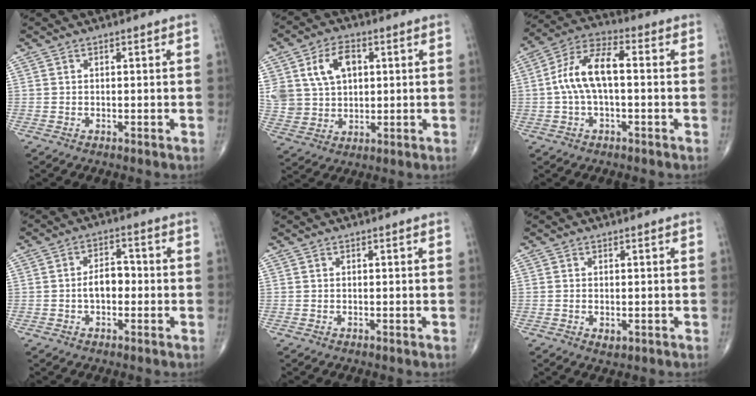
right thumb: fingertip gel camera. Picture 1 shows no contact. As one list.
[{"total": 11.9, "force": [3.6, 8.4, 7.6], "torque": [-0.124, 0.001, 0.073]}, {"total": 11.0, "force": [0.0, 5.2, 9.7], "torque": [-0.195, 0.038, -0.006]}, {"total": 5.2, "force": [-0.8, 3.2, 4.0], "torque": [-0.057, 0.023, -0.020]}, {"total": 0.0}, {"total": 1.6, "force": [-0.4, 1.0, 1.2], "torque": [-0.019, -0.004, -0.003]}]